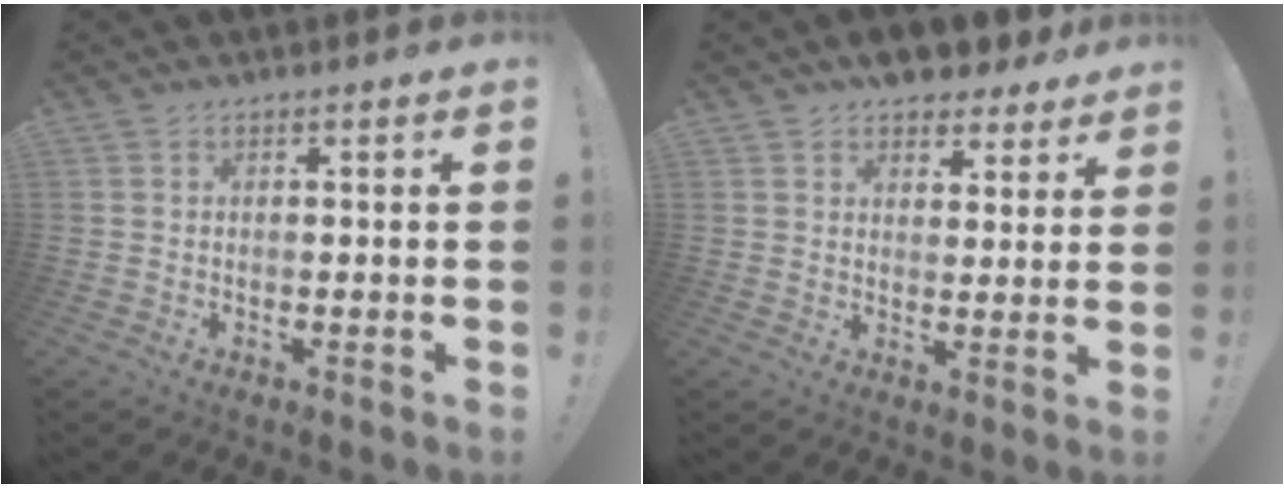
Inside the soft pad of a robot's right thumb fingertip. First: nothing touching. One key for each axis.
{"total": 7.5, "fx": 6.4, "fy": 3.6, "fz": 1.8, "tx": -0.026, "ty": -0.044, "tz": 0.118}